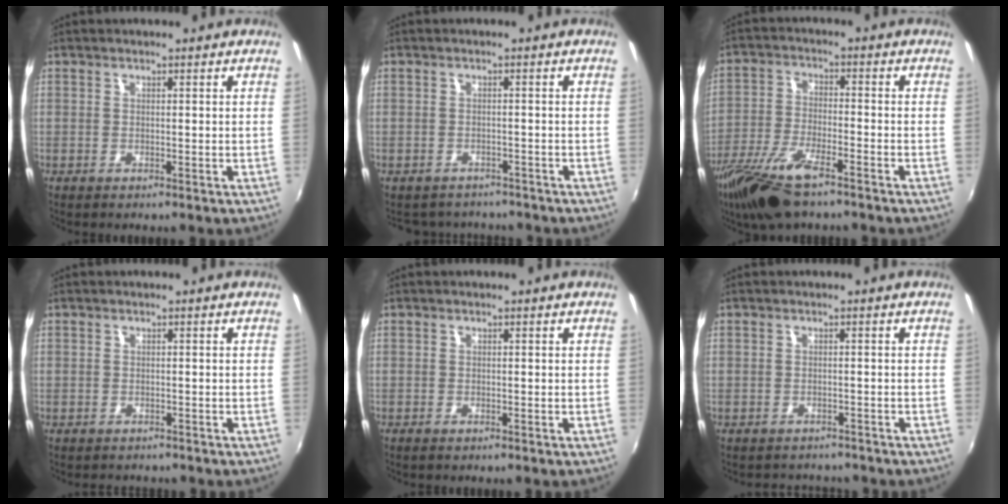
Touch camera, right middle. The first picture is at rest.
{"total": 5.4, "force": [-4.9, 2.3, 0.8], "torque": [-0.023, -0.005, -0.068]}
{"total": 13.2, "force": [-9.3, 3.6, 8.6], "torque": [-0.191, -0.035, -0.182]}
{"total": 1.9, "force": [-1.5, 1.2, 0.0], "torque": [-0.005, 0.005, -0.020]}
{"total": 0.6, "force": [-0.5, 0.2, 0.3], "torque": [-0.007, -0.004, -0.011]}
{"total": 3.2, "force": [-2.7, 1.7, 0.1], "torque": [-0.004, 0.007, -0.040]}